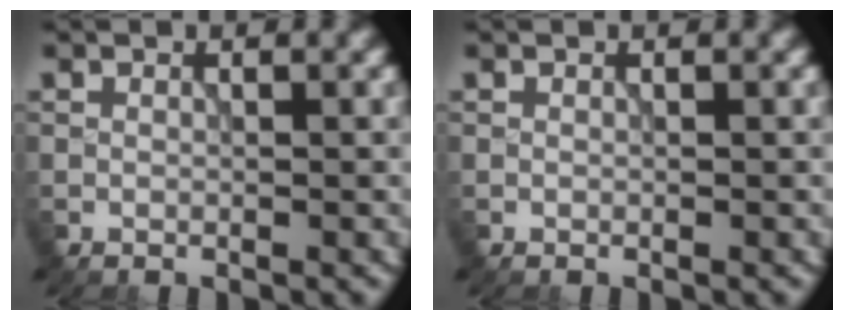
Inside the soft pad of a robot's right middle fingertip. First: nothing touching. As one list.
[{"total": 0.0}]